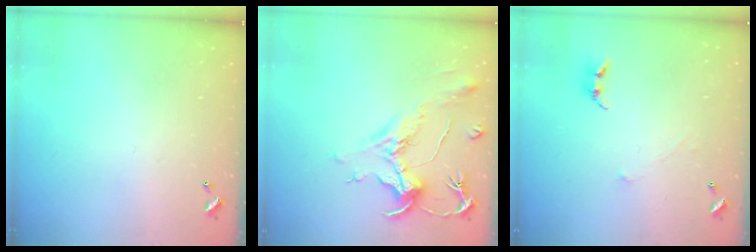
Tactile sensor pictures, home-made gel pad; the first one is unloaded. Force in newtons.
{"total": 2.0, "press": 1.5, "slide": 1.3}
{"total": 0.7, "press": 0.6, "slide": 0.5}